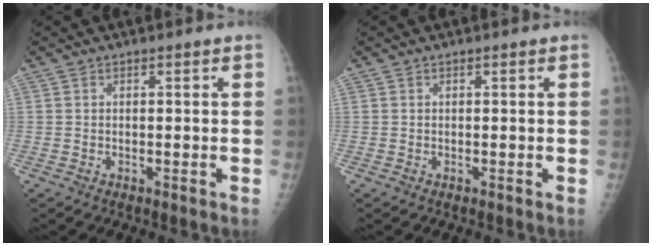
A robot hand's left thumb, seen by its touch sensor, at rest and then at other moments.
{"total": 0.0}